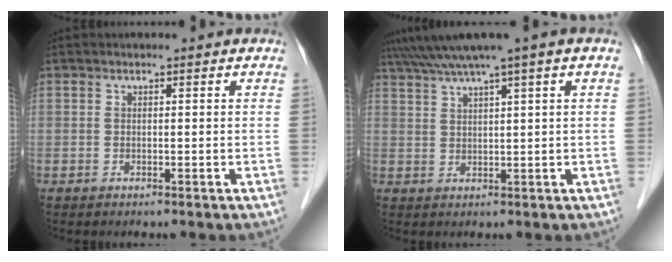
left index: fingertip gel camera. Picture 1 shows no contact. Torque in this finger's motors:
{"motor_torque": [1.04, -1.10, 0.75, 0.21]}